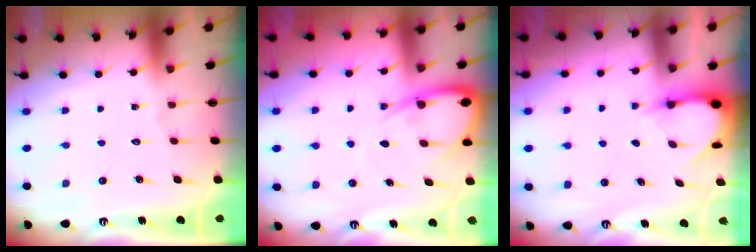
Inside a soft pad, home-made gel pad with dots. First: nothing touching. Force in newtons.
{"total": 7.7, "press": 7.7, "slide": 0.9}
{"total": 3.3, "press": 3.3, "slide": 0.4}